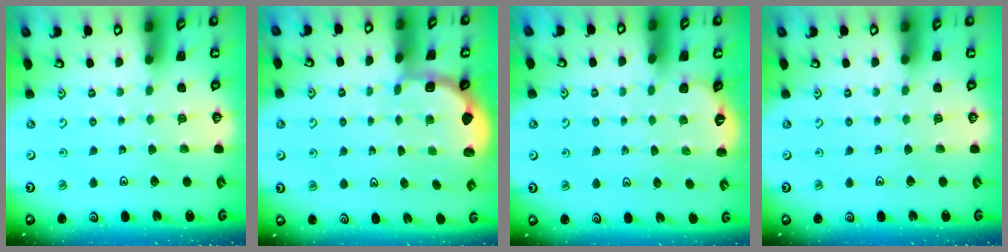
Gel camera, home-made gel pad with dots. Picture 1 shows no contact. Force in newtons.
{"total": 1.7, "press": 1.5, "slide": 0.6}
{"total": 1.5, "press": 1.0, "slide": 1.1}
{"total": 0.0}